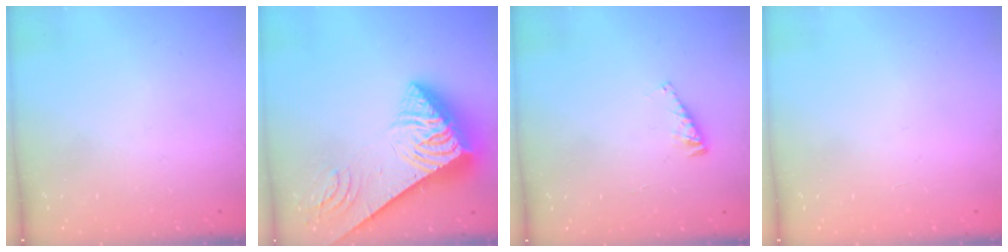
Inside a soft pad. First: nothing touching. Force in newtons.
{"total": 8.4, "press": 8.3, "slide": 1.1}
{"total": 2.3, "press": 2.3, "slide": 0.2}
{"total": 0.0}